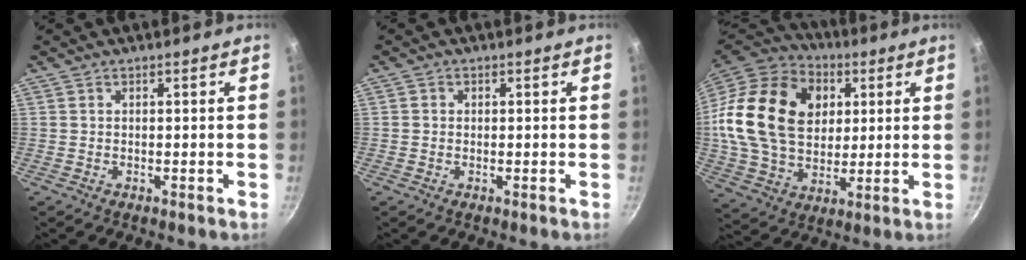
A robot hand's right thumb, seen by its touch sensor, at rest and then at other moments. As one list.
[{"total": 1.1, "force": [0.0, 1.0, 0.3], "torque": [-0.002, 0.001, -0.003]}, {"total": 26.1, "force": [5.6, 19.1, 17.0], "torque": [-0.291, 0.008, 0.100]}]